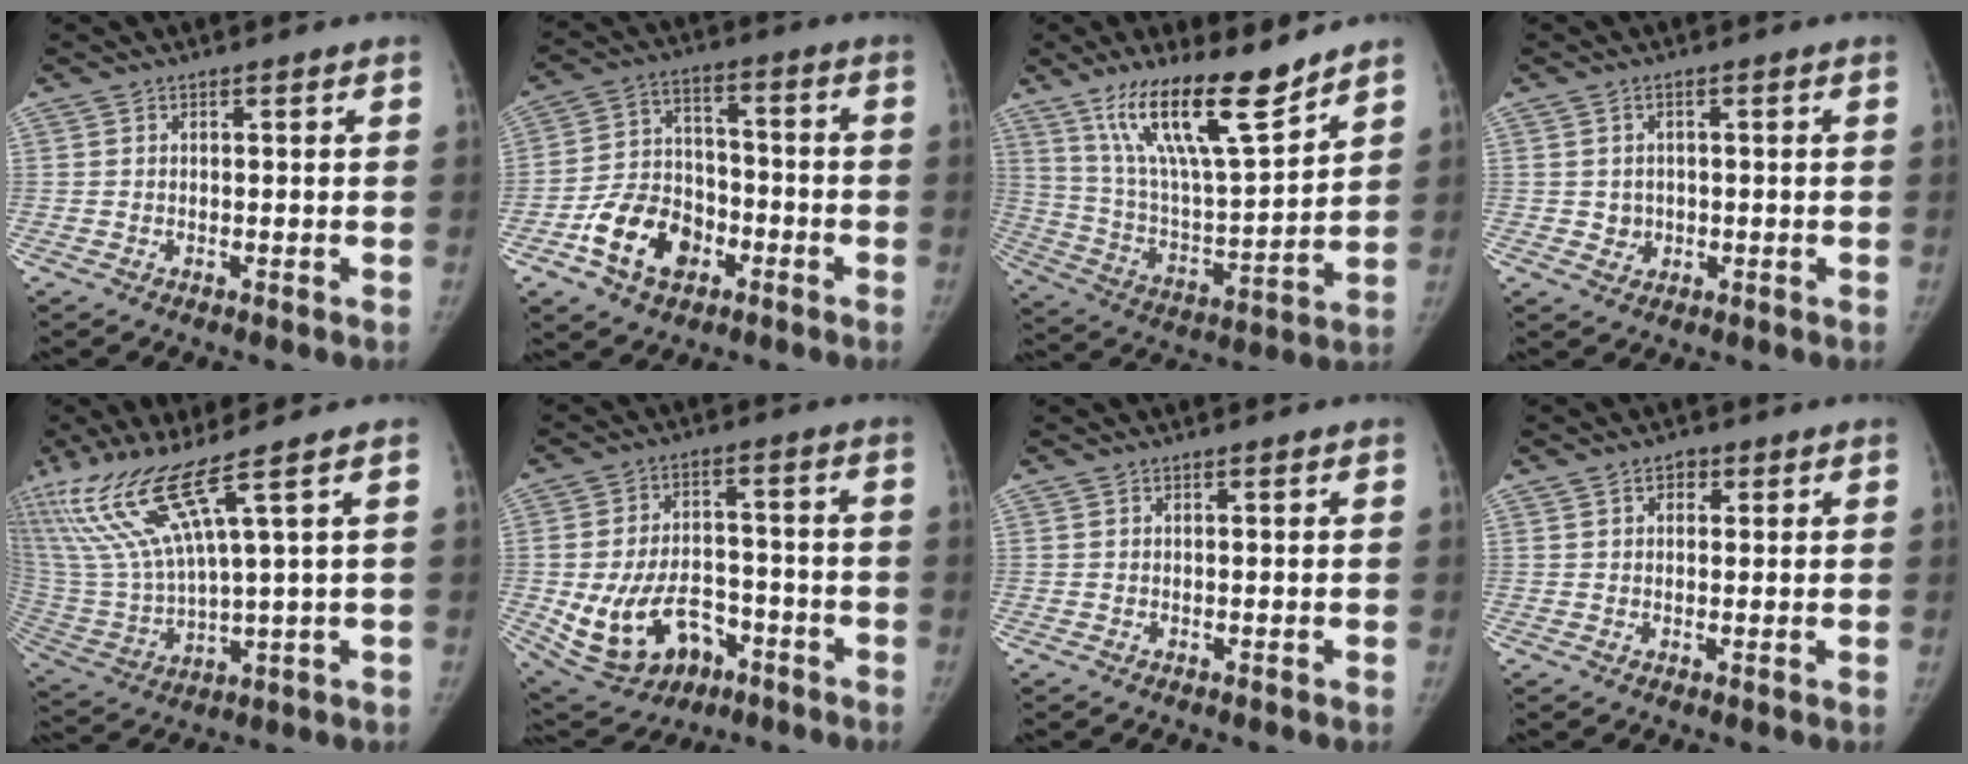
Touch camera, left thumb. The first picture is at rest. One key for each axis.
{"total": 13.2, "fx": -6.1, "fy": 9.3, "fz": 7.1, "tx": -0.098, "ty": 0.041, "tz": -0.106}
{"total": 18.4, "fx": 13.0, "fy": 3.8, "fz": 12.6, "tx": -0.197, "ty": -0.073, "tz": 0.240}
{"total": 2.6, "fx": -0.1, "fy": 2.5, "fz": 0.9, "tx": 0.000, "ty": 0.004, "tz": 0.003}
{"total": 15.6, "fx": 8.9, "fy": 1.0, "fz": 12.9, "tx": -0.289, "ty": -0.039, "tz": 0.185}
{"total": 16.4, "fx": -6.3, "fy": 11.2, "fz": 10.2, "tx": -0.165, "ty": 0.040, "tz": -0.082}
{"total": 0.0}
{"total": 2.4, "fx": 1.1, "fy": 1.8, "fz": 1.2, "tx": -0.004, "ty": -0.002, "tz": 0.013}